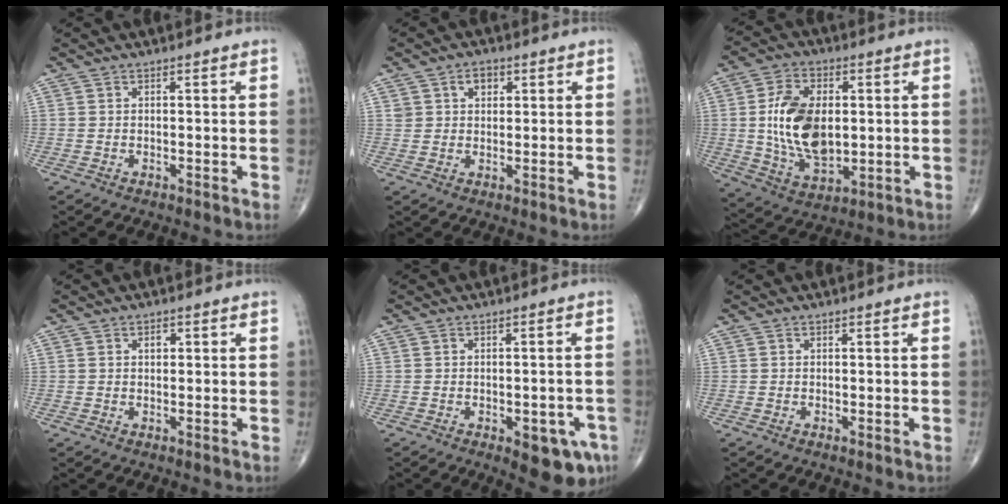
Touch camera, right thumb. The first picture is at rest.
{"total": 3.8, "force": [1.6, 2.8, 1.9], "torque": [-0.012, -0.005, 0.027]}
{"total": 15.7, "force": [1.0, 9.5, 12.5], "torque": [-0.210, -0.008, 0.027]}
{"total": 1.3, "force": [0.4, 0.9, 0.8], "torque": [-0.009, 0.000, 0.005]}
{"total": 8.5, "force": [-3.9, 3.6, 6.7], "torque": [-0.060, 0.008, -0.041]}
{"total": 0.0}